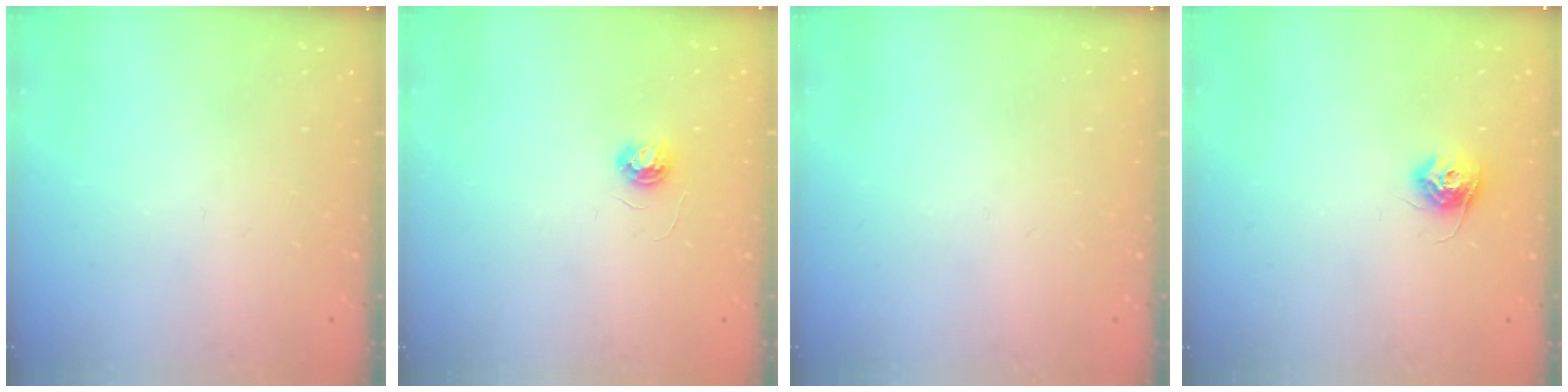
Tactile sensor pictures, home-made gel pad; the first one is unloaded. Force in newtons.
{"total": 3.4, "press": 3.4, "slide": 0.3}
{"total": 0.0}
{"total": 8.7, "press": 8.6, "slide": 0.4}